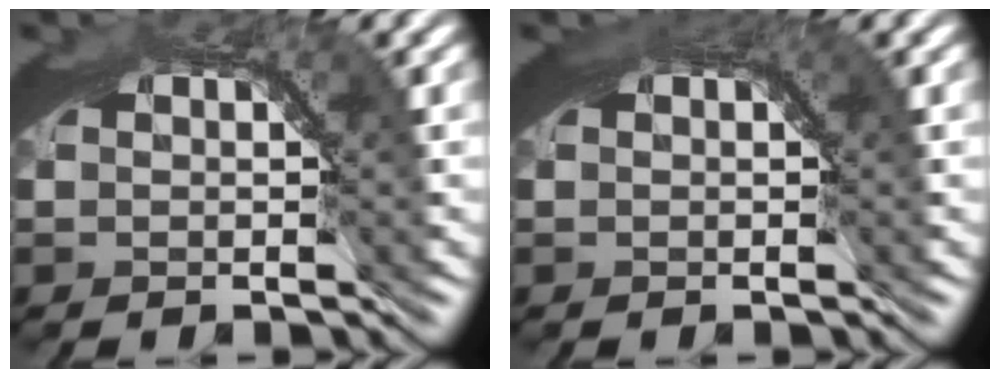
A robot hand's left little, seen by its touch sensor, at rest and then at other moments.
{"total": 1.0, "force": [0.5, 0.2, 0.8], "torque": [-0.007, 0.000, 0.006]}